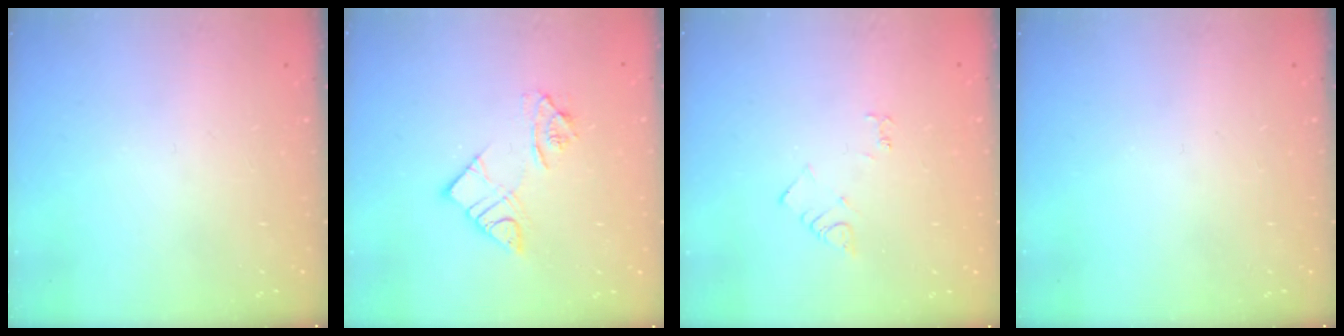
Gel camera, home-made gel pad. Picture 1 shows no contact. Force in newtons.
{"total": 10.3, "press": 10.2, "slide": 1.0}
{"total": 3.5, "press": 3.5, "slide": 0.6}
{"total": 0.0}